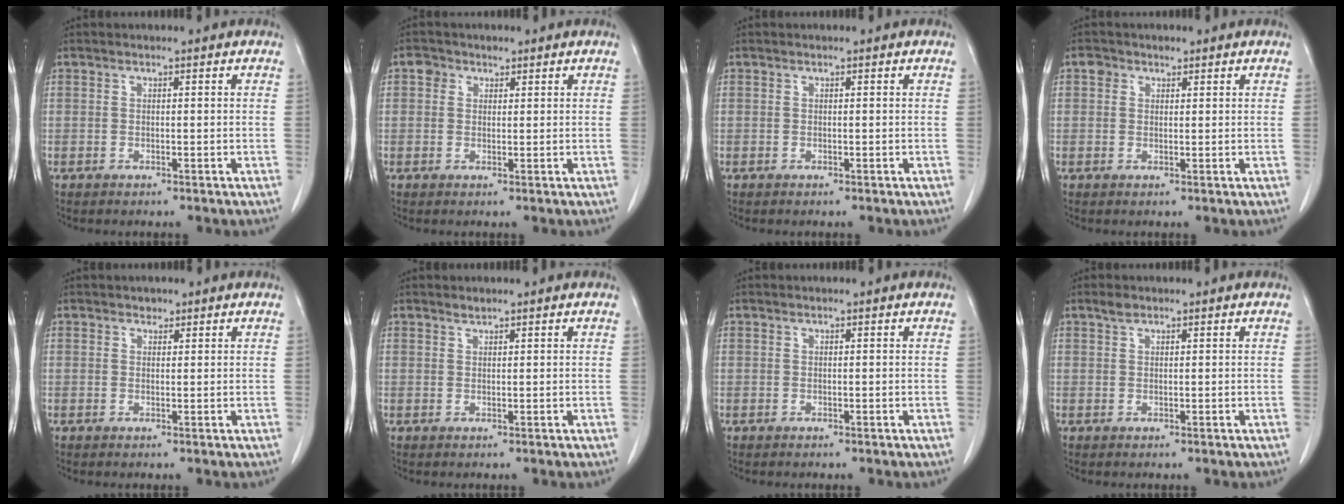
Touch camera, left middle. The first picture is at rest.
{"total": 2.1, "force": [1.1, 1.7, 0.5], "torque": [-0.008, 0.007, 0.013]}
{"total": 0.0}
{"total": 1.8, "force": [1.0, 1.5, 0.5], "torque": [-0.007, 0.007, 0.014]}
{"total": 1.0, "force": [0.7, 0.6, 0.1], "torque": [0.000, -0.004, 0.009]}
{"total": 0.7, "force": [0.7, 0.0, 0.0], "torque": [-0.007, -0.004, 0.013]}
{"total": 0.0}
{"total": 1.1, "force": [0.9, 0.5, 0.5], "torque": [-0.013, 0.004, 0.017]}